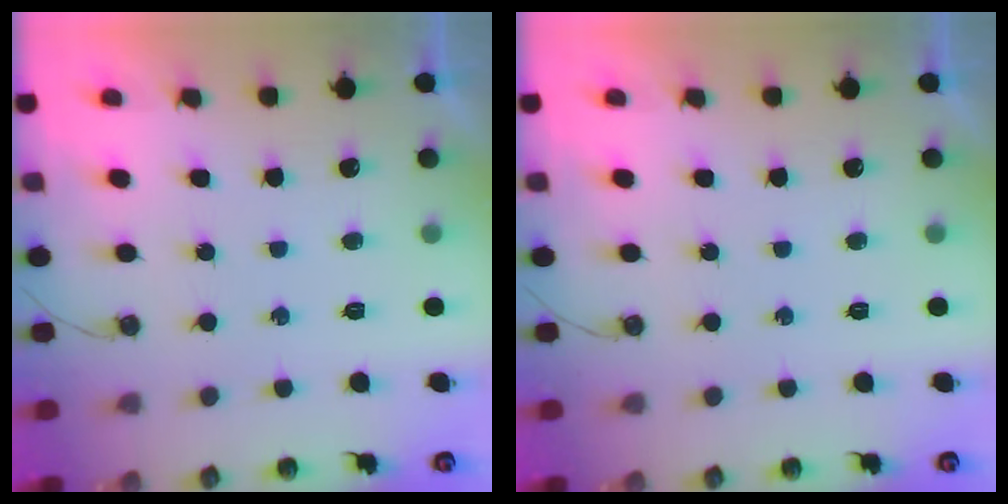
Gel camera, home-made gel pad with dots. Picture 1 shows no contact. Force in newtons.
{"total": 0.0}